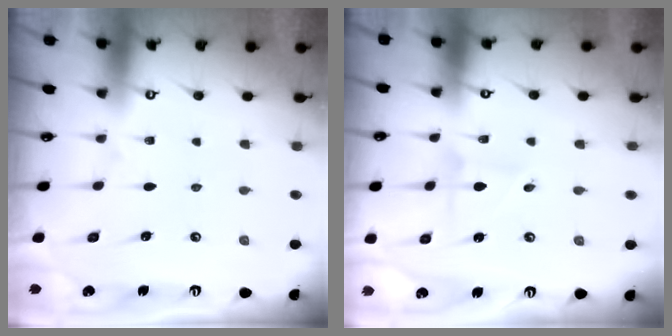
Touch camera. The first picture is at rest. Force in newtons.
{"total": 2.2, "press": 2.2, "slide": 0.1}